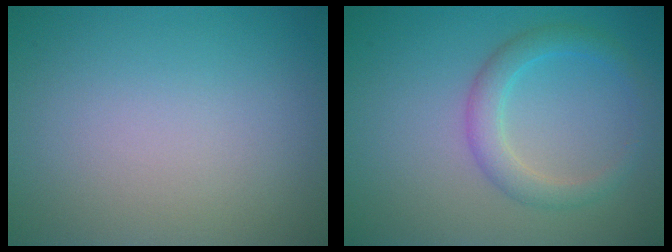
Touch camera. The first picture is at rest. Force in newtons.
{"total": 2.8, "press": 2.8, "slide": 0.0}